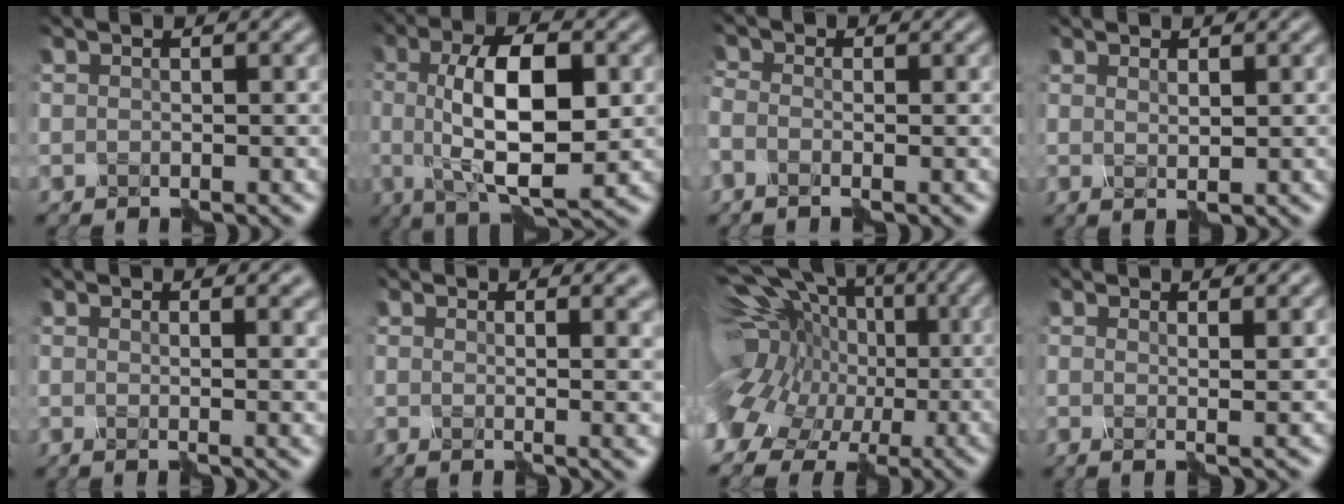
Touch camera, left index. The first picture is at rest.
{"total": 8.9, "force": [0.6, 3.3, 8.3], "torque": [-0.137, 0.003, 0.006]}
{"total": 1.7, "force": [-0.9, 0.9, 1.2], "torque": [-0.019, 0.005, -0.023]}
{"total": 1.0, "force": [0.7, 0.1, 0.7], "torque": [-0.009, -0.003, 0.014]}
{"total": 5.0, "force": [2.0, 1.9, 4.2], "torque": [-0.020, 0.009, 0.020]}
{"total": 7.5, "force": [2.0, 3.2, 6.5], "torque": [-0.026, 0.015, 0.015]}
{"total": 18.4, "force": [-2.1, 13.9, 11.8], "torque": [-0.235, 0.017, -0.043]}
{"total": 2.6, "force": [1.9, 0.7, 1.7], "torque": [-0.013, 0.008, 0.003]}